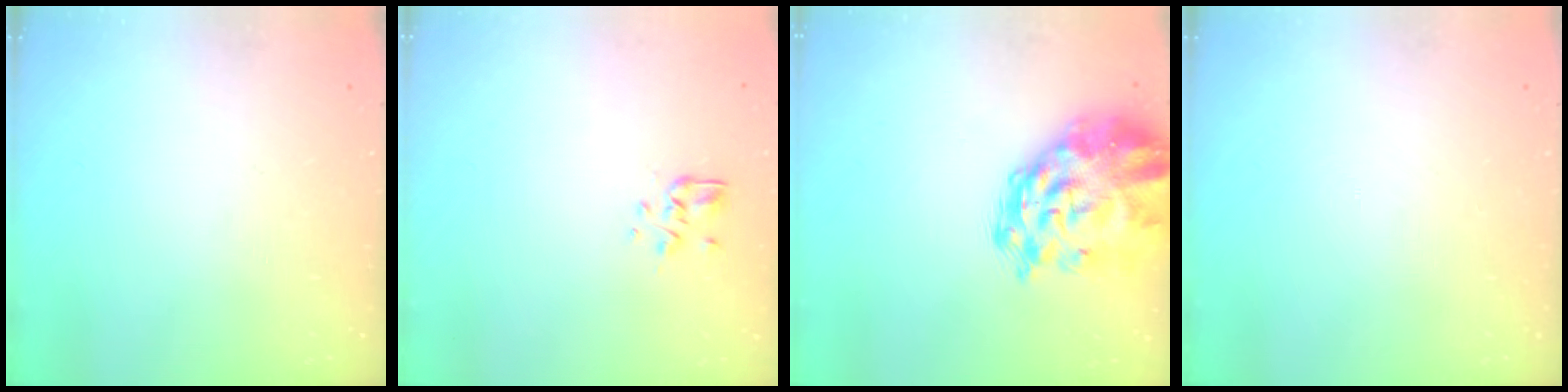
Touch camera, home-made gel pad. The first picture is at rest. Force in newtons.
{"total": 2.5, "press": 2.3, "slide": 1.0}
{"total": 12.3, "press": 11.7, "slide": 4.0}
{"total": 0.0}